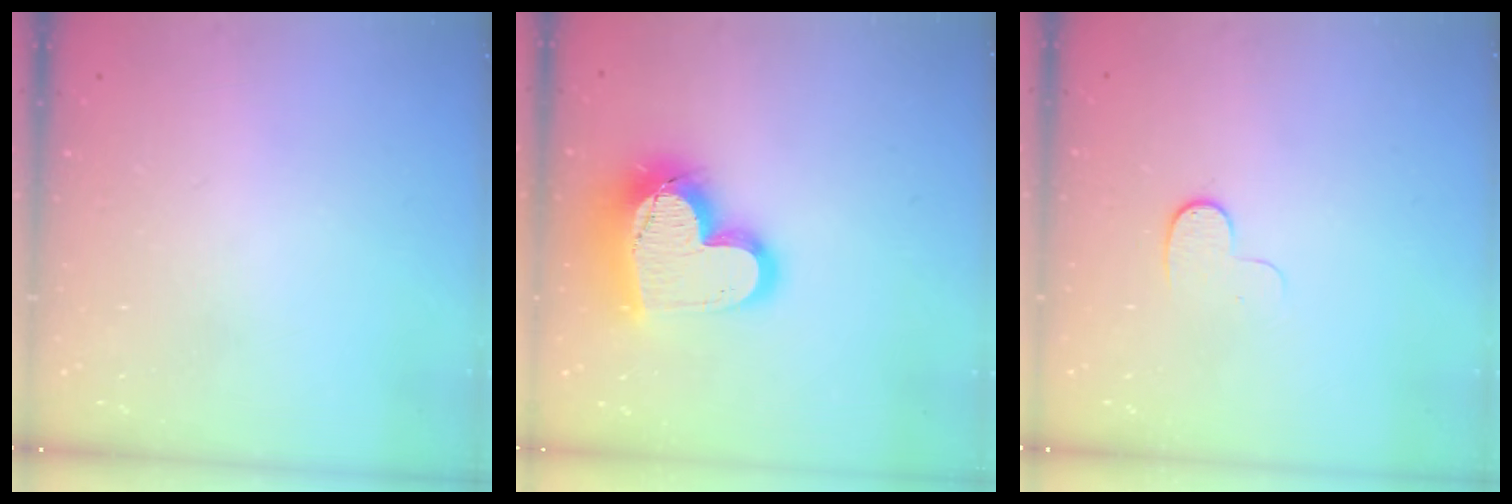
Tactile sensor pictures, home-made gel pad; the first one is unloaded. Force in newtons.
{"total": 19.7, "press": 19.7, "slide": 1.3}
{"total": 4.9, "press": 4.8, "slide": 1.2}